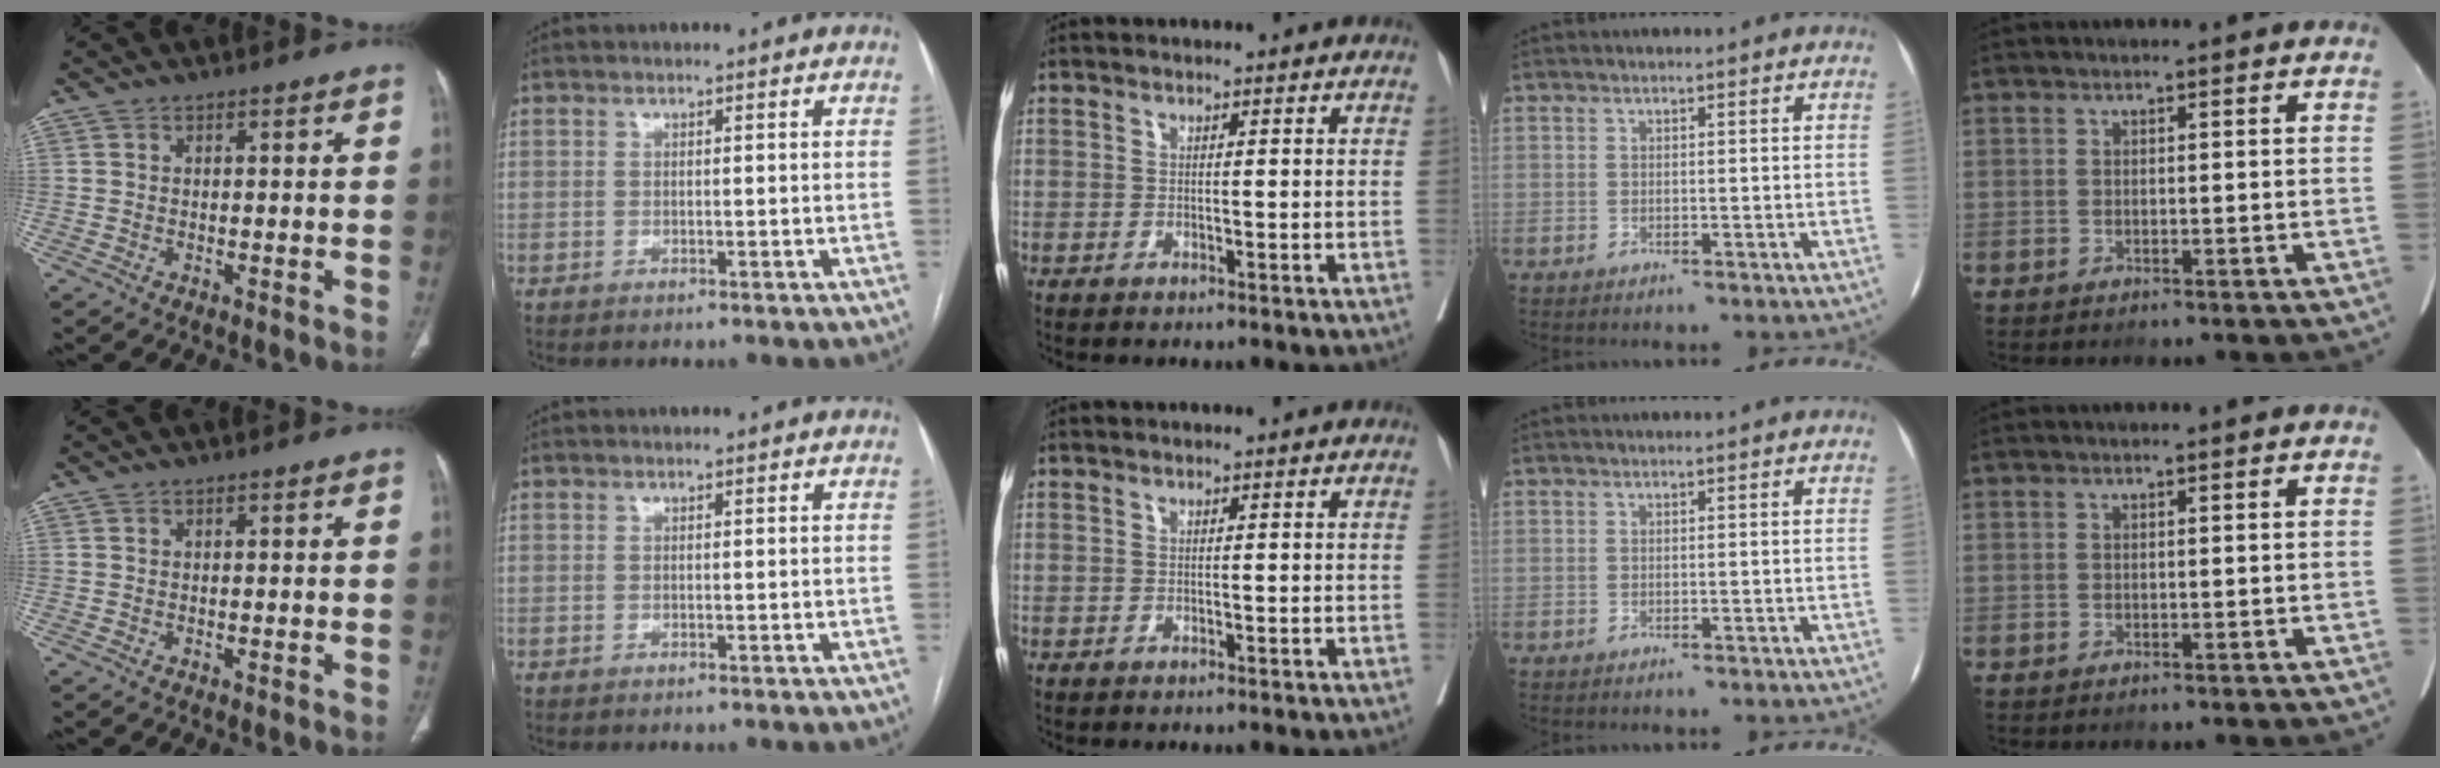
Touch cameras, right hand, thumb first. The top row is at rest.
{}